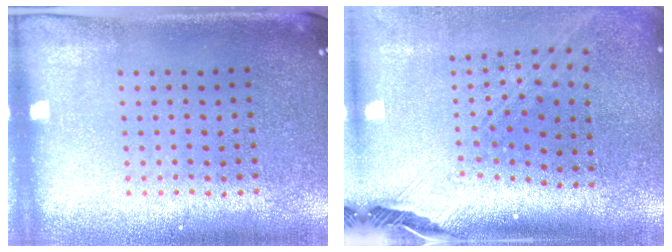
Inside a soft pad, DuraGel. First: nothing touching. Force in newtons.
{"total": 2.8, "press": 2.0, "slide": 2.0}